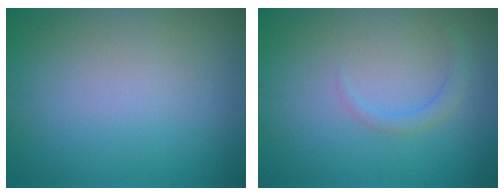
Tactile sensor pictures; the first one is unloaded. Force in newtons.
{"total": 1.3, "press": 1.3, "slide": 0.1}